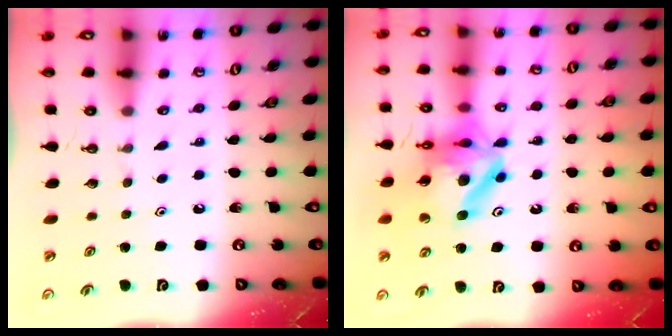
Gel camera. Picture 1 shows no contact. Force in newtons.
{"total": 17.8, "press": 17.7, "slide": 2.3}